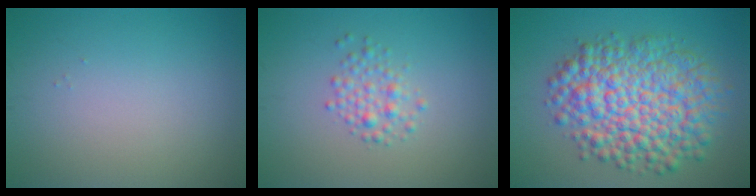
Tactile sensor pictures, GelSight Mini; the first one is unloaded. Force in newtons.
{"total": 2.0, "press": 2.0, "slide": 0.0}
{"total": 10.1, "press": 10.1, "slide": 0.2}